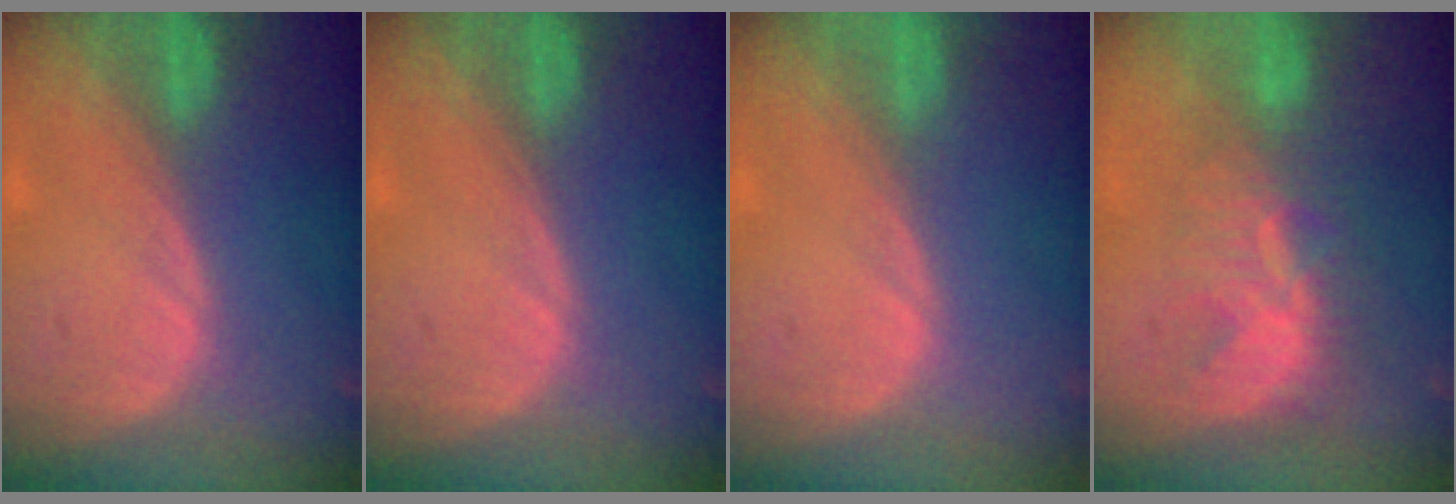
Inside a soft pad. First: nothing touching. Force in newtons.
{"total": 0.0}
{"total": 0.0}
{"total": 8.6, "press": 7.5, "slide": 4.0}